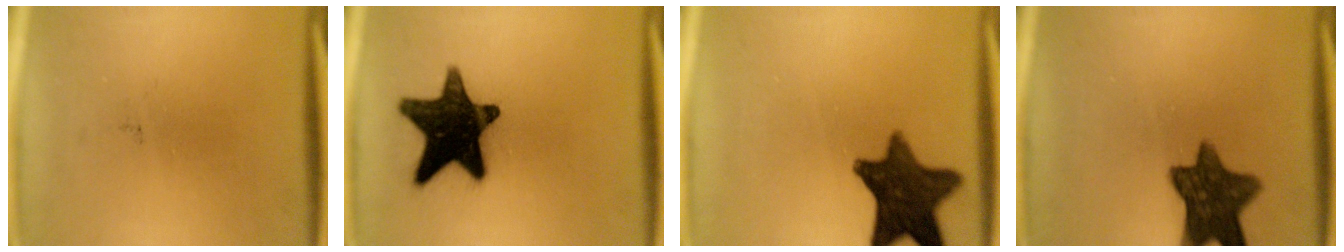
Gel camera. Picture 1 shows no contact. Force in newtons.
{"total": 16.6}
{"total": 12.8}
{"total": 11.0}